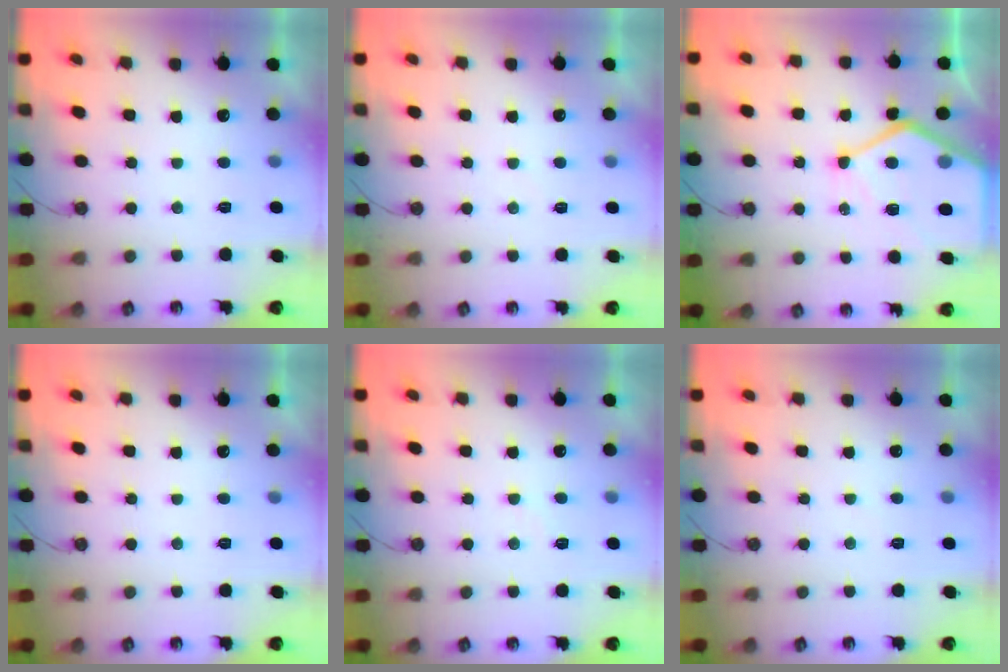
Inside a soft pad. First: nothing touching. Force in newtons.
{"total": 3.5, "press": 3.5, "slide": 0.4}
{"total": 15.7, "press": 15.6, "slide": 1.3}
{"total": 0.0}
{"total": 6.5, "press": 6.5, "slide": 0.7}
{"total": 1.9, "press": 1.9, "slide": 0.3}